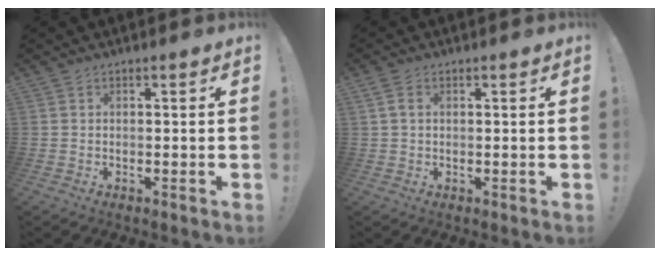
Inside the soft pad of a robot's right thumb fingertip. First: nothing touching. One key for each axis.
{"total": 2.8, "fx": 1.1, "fy": 1.6, "fz": 2.1, "tx": -0.034, "ty": 0.003, "tz": 0.020}